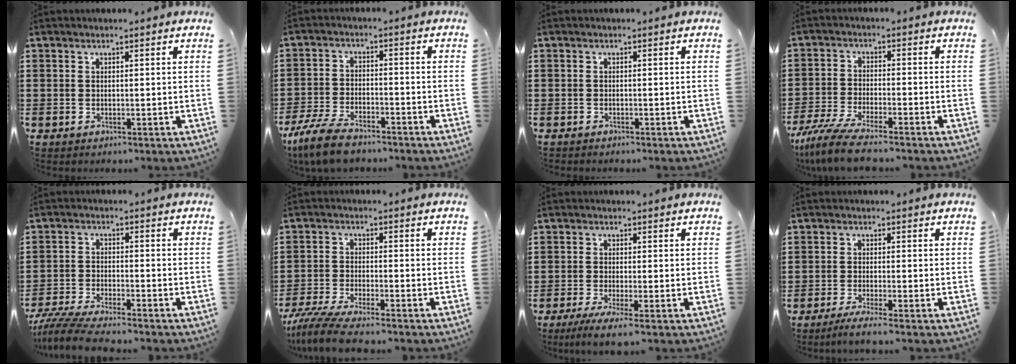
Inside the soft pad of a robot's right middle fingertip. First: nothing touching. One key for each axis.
{"total": 7.0, "fx": -5.6, "fy": 2.1, "fz": 3.6, "tx": -0.089, "ty": 0.001, "tz": -0.110}
{"total": 0.6, "fx": -0.5, "fy": 0.1, "fz": 0.0, "tx": -0.002, "ty": 0.000, "tz": -0.012}
{"total": 6.2, "fx": -5.3, "fy": 0.3, "fz": 3.2, "tx": -0.087, "ty": -0.020, "tz": -0.106}
{"total": 5.2, "fx": -4.9, "fy": 0.2, "fz": 1.8, "tx": -0.050, "ty": -0.011, "tz": -0.100}
{"total": 5.4, "fx": -4.9, "fy": 0.1, "fz": 2.3, "tx": -0.064, "ty": -0.020, "tz": -0.100}
{"total": 2.8, "fx": -1.9, "fy": -0.2, "fz": 2.0, "tx": -0.040, "ty": -0.012, "tz": -0.034}
{"total": 2.3, "fx": -1.8, "fy": -0.3, "fz": 1.4, "tx": -0.030, "ty": -0.006, "tz": -0.035}